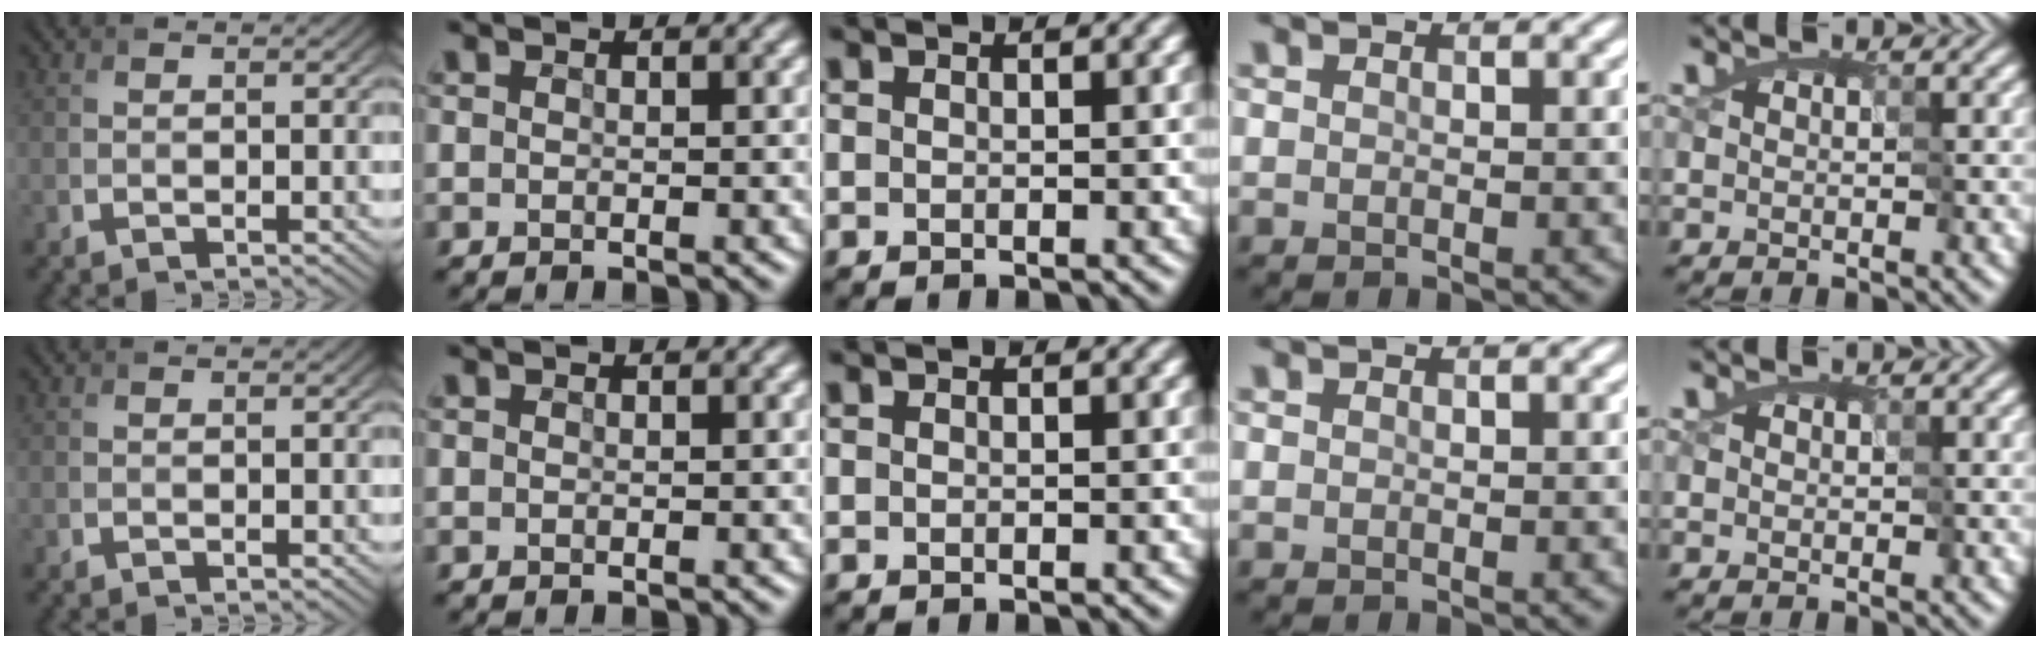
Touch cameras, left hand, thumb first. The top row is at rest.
{"little": {"total": 0.6, "force": [0.3, 0.5, 0.3], "torque": [-0.007, 0.004, 0.006]}}